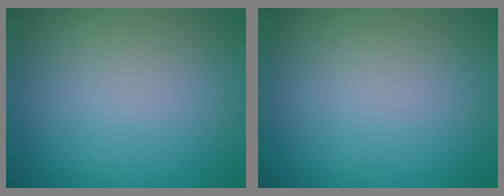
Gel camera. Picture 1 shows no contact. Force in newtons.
{"total": 0.0}